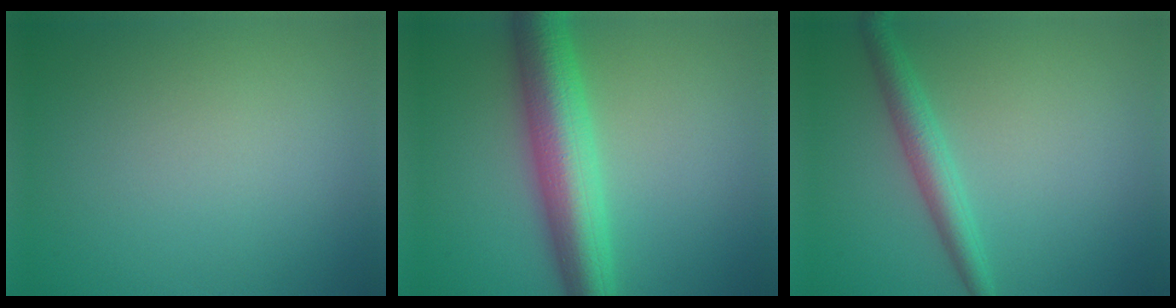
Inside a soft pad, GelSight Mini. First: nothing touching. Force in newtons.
{"total": 7.6, "press": 7.6, "slide": 0.0}
{"total": 2.9, "press": 2.9, "slide": 0.1}